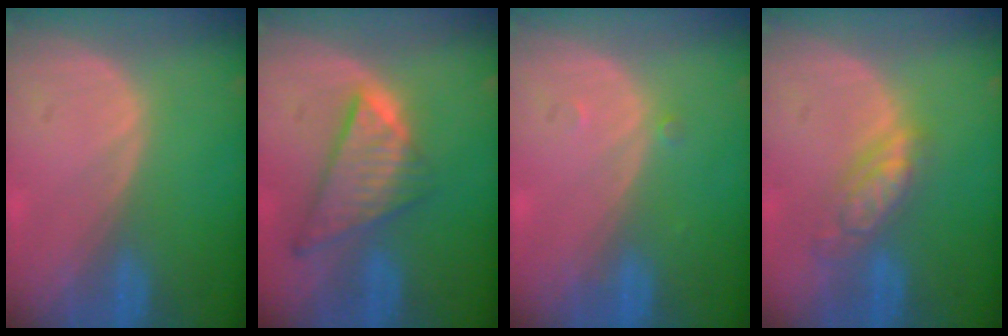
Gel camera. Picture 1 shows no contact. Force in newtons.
{"total": 8.6, "press": 7.3, "slide": 4.5}
{"total": 0.7, "press": 0.7, "slide": 0.1}
{"total": 5.8, "press": 5.1, "slide": 2.8}